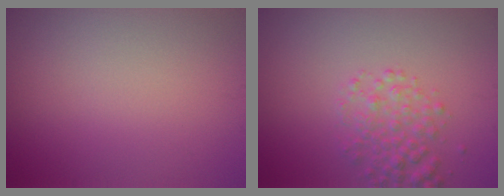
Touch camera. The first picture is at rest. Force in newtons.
{"total": 2.9, "press": 2.9, "slide": 0.2}